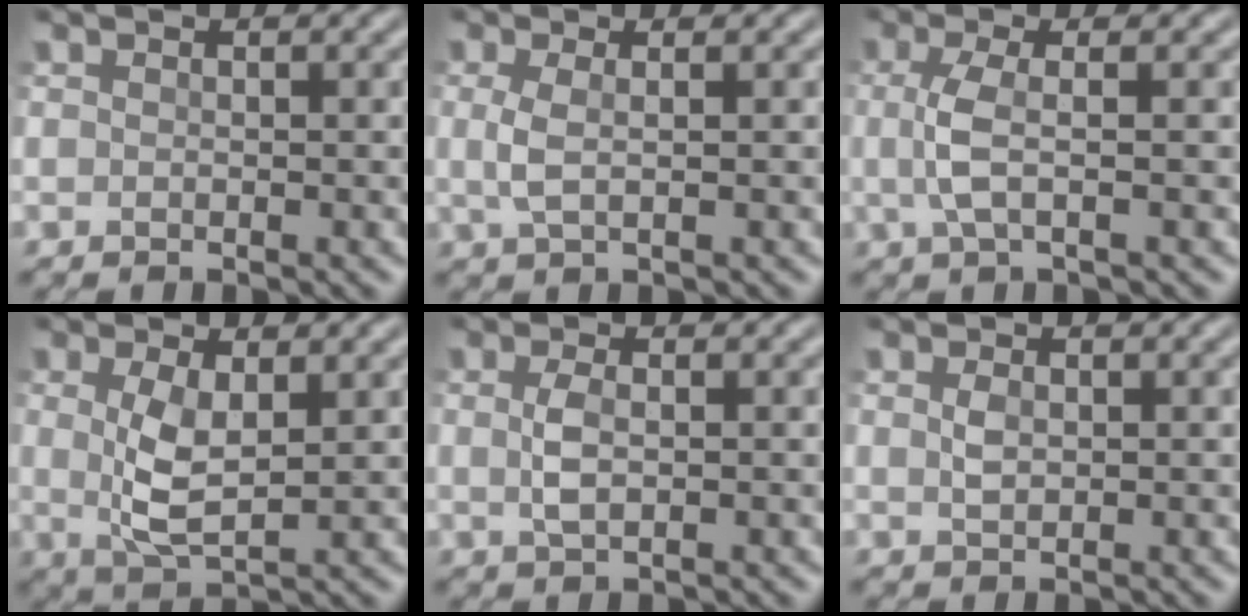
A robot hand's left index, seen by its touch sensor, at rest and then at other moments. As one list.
[{"total": 1.9, "force": [-0.1, 0.7, 1.8], "torque": [-0.045, 0.000, 0.000]}, {"total": 2.8, "force": [-0.2, 0.6, 2.7], "torque": [-0.063, 0.000, -0.005]}, {"total": 3.6, "force": [0.4, 1.2, 3.4], "torque": [-0.076, -0.001, 0.012]}, {"total": 2.1, "force": [-0.1, 1.0, 1.8], "torque": [-0.041, 0.000, -0.002]}, {"total": 1.1, "force": [0.0, 0.7, 0.9], "torque": [-0.020, 0.001, 0.000]}]